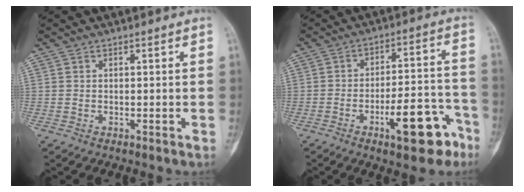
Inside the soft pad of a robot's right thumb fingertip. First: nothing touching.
{"total": 13.3, "force": [-7.0, 4.8, 10.3], "torque": [-0.128, 0.054, -0.098]}